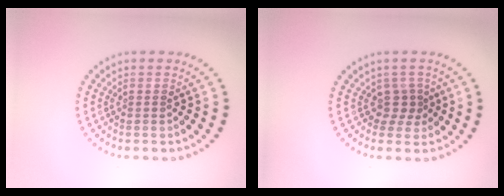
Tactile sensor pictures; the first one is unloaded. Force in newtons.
{"total": 1.8, "press": 1.1, "slide": 1.4}